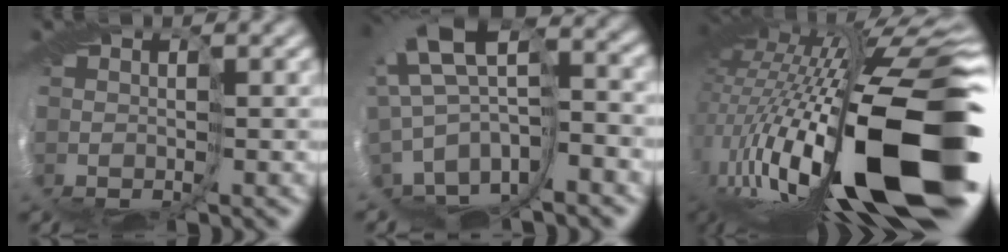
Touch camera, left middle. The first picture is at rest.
{"total": 7.5, "force": [-0.5, 3.1, 6.8], "torque": [-0.165, 0.022, -0.001]}
{"total": 17.3, "force": [-3.0, 3.8, 16.6], "torque": [-0.279, -0.015, -0.042]}